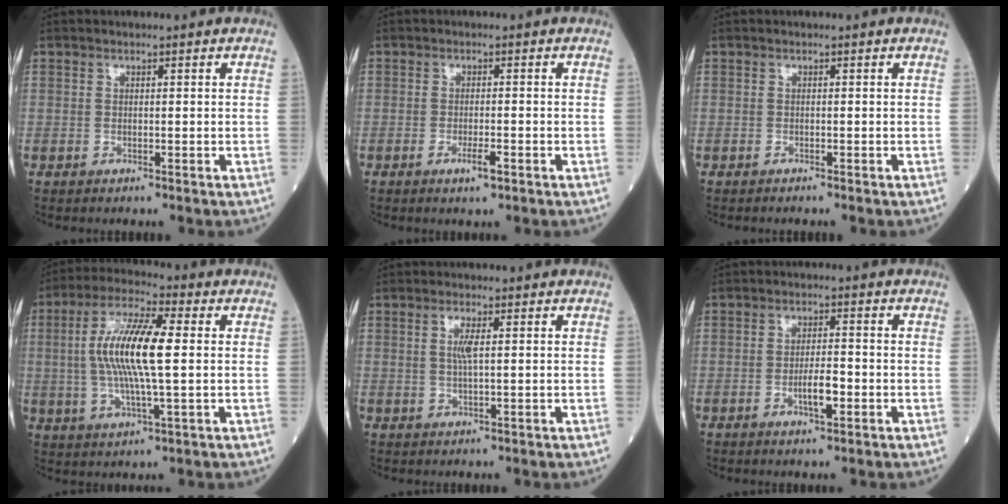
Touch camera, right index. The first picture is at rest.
{"total": 2.3, "force": [-1.2, 0.2, 1.9], "torque": [-0.029, -0.002, -0.019]}
{"total": 0.7, "force": [-0.7, 0.0, 0.3], "torque": [-0.003, 0.000, -0.008]}
{"total": 12.2, "force": [0.8, 1.8, 12.0], "torque": [-0.241, 0.008, 0.012]}
{"total": 2.4, "force": [0.5, 0.2, 2.4], "torque": [-0.052, -0.001, 0.008]}
{"total": 3.8, "force": [-1.5, 0.8, 3.4], "torque": [-0.059, 0.001, -0.025]}